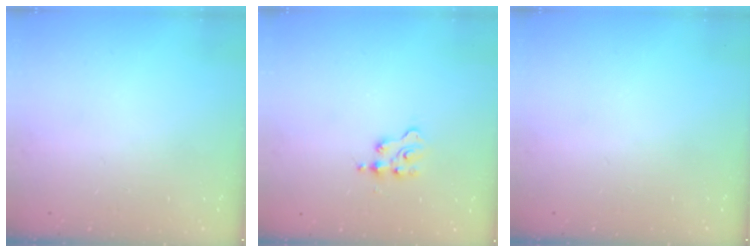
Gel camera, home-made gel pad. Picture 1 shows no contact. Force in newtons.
{"total": 2.3, "press": 2.3, "slide": 0.3}
{"total": 0.0}